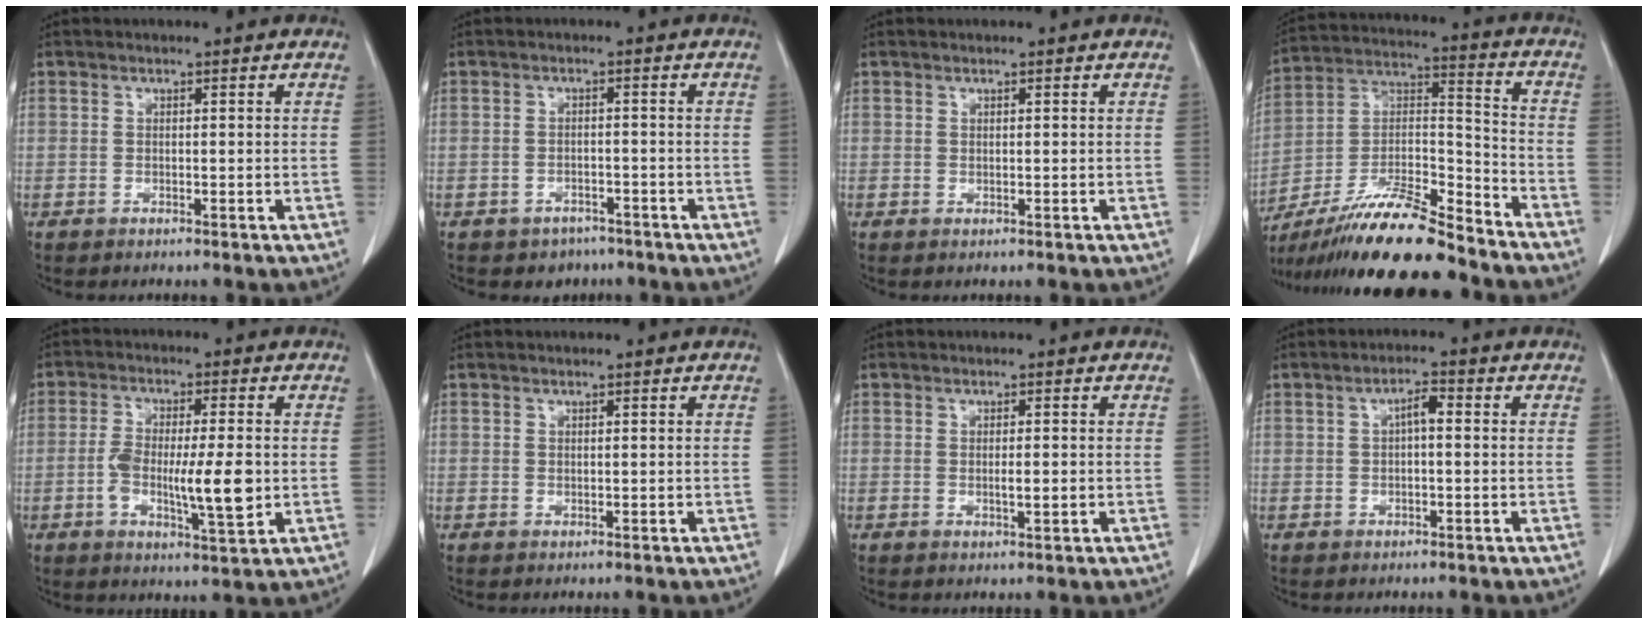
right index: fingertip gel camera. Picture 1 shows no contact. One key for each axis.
{"total": 4.0, "fx": -2.9, "fy": 2.7, "fz": 0.6, "tx": -0.011, "ty": 0.010, "tz": -0.037}
{"total": 0.0}
{"total": 19.3, "fx": -16.1, "fy": 2.2, "fz": 10.6, "tx": -0.220, "ty": -0.001, "tz": -0.293}
{"total": 10.2, "fx": -1.4, "fy": 2.3, "fz": 9.8, "tx": -0.176, "ty": -0.003, "tz": -0.022}
{"total": 0.0}
{"total": 2.0, "fx": -0.2, "fy": 0.4, "fz": 2.0, "tx": -0.036, "ty": -0.003, "tz": -0.002}
{"total": 3.2, "fx": 0.4, "fy": 1.0, "fz": 3.0, "tx": -0.053, "ty": 0.010, "tz": 0.005}